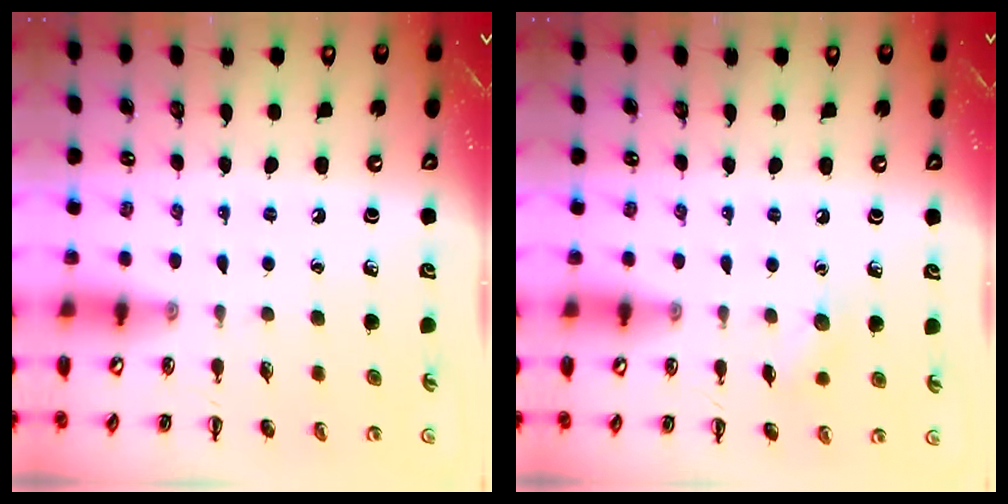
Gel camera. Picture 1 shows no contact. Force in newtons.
{"total": 5.8, "press": 5.7, "slide": 1.5}